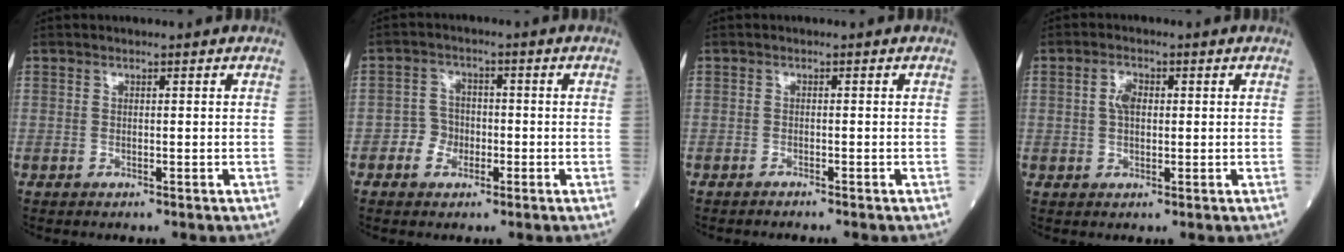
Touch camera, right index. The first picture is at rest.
{"total": 3.5, "force": [-1.3, 3.0, 1.3], "torque": [-0.017, 0.010, -0.025]}
{"total": 1.4, "force": [-1.3, -0.2, 0.6], "torque": [-0.009, 0.001, -0.015]}
{"total": 3.0, "force": [0.4, 1.7, 2.4], "torque": [-0.048, 0.008, 0.007]}